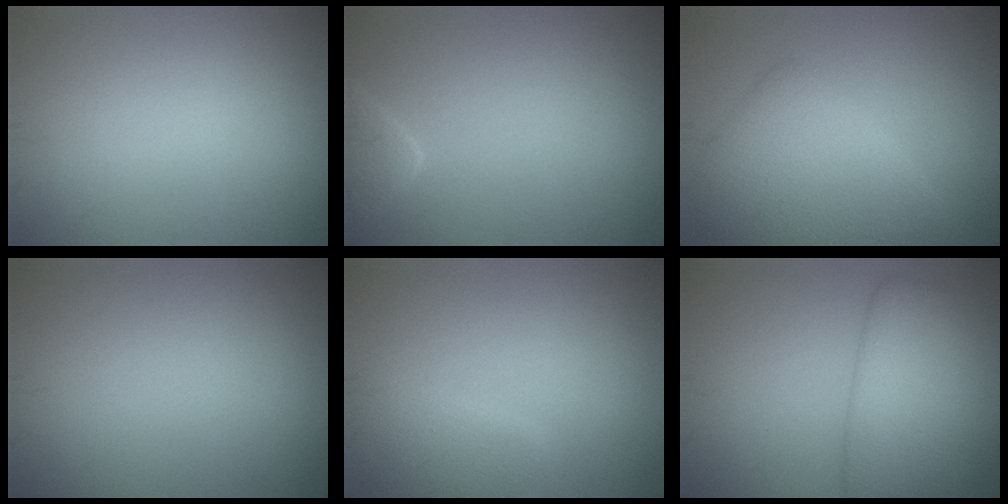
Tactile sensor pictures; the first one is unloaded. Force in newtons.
{"total": 2.5, "press": 2.5, "slide": 0.2}
{"total": 6.1, "press": 6.1, "slide": 0.1}
{"total": 0.0}
{"total": 2.4, "press": 2.4, "slide": 0.2}
{"total": 5.7, "press": 5.7, "slide": 0.3}